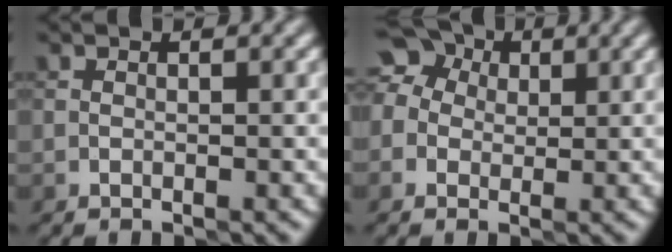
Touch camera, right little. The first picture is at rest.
{"total": 7.3, "force": [2.4, 5.8, 3.6], "torque": [-0.052, 0.040, 0.005]}